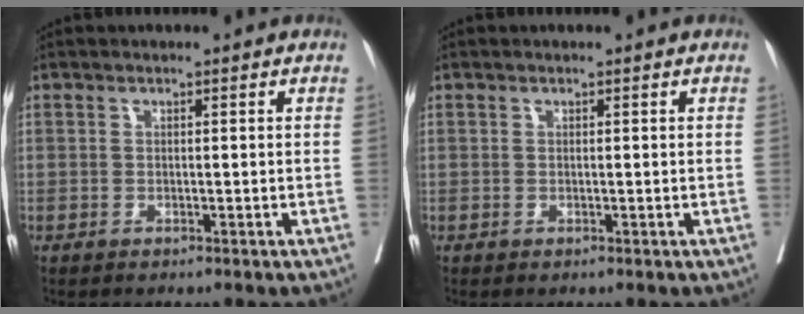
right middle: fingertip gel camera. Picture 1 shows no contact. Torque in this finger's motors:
{"motor_torque": [0.52, -0.71, -0.03, 0.00]}